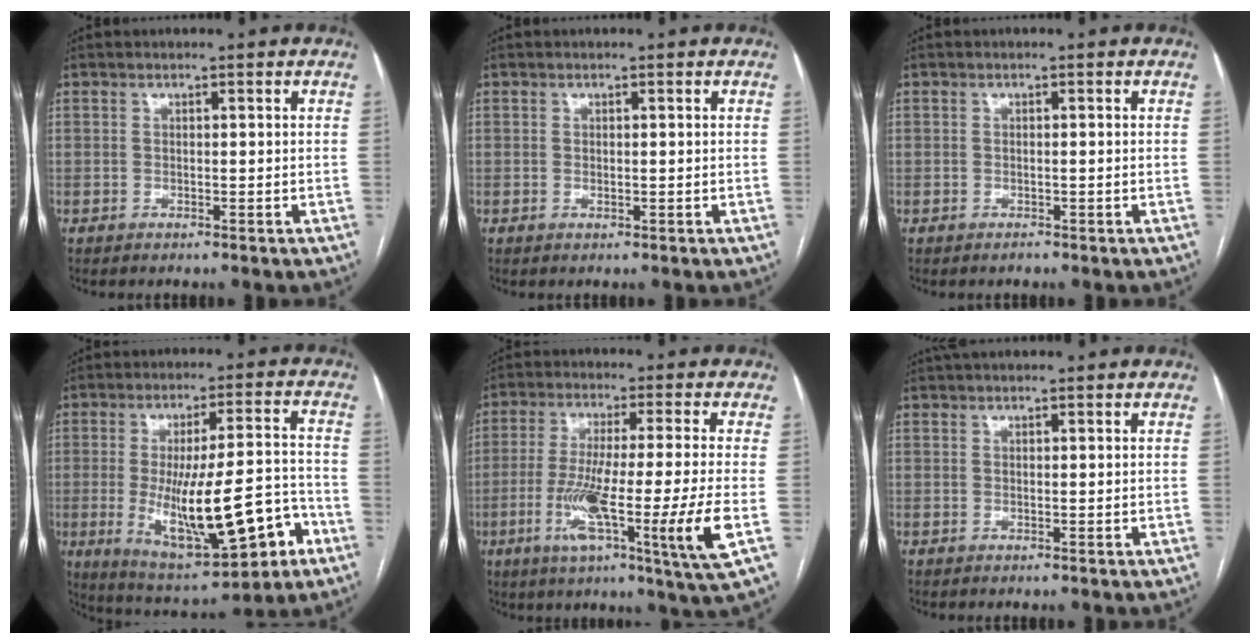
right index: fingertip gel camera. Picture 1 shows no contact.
{"total": 0.0}
{"total": 0.6, "force": [-0.5, 0.3, 0.0], "torque": [0.000, 0.001, -0.009]}
{"total": 18.6, "force": [-5.5, 4.3, 17.3], "torque": [-0.282, -0.002, -0.066]}
{"total": 15.9, "force": [-4.5, -1.3, 15.2], "torque": [-0.262, -0.034, -0.083]}
{"total": 1.5, "force": [1.2, 0.4, 0.8], "torque": [-0.014, 0.028, 0.019]}